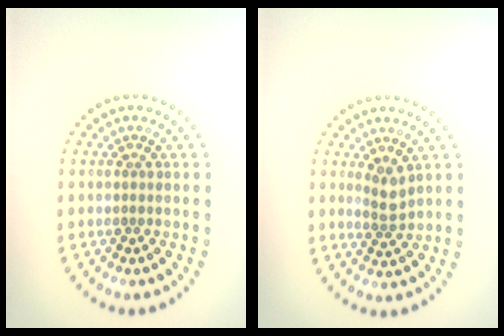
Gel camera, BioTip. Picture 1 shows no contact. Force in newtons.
{"total": 1.9, "press": 1.5, "slide": 1.1}